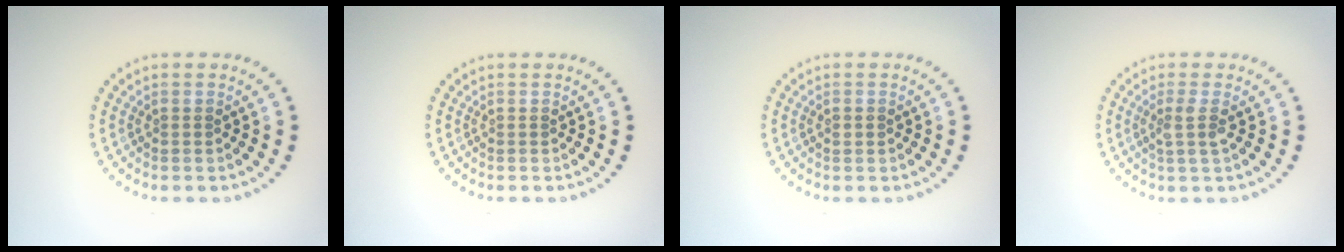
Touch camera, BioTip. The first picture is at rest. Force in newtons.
{"total": 0.0}
{"total": 0.8, "press": 0.8, "slide": 0.2}
{"total": 1.7, "press": 1.3, "slide": 1.1}